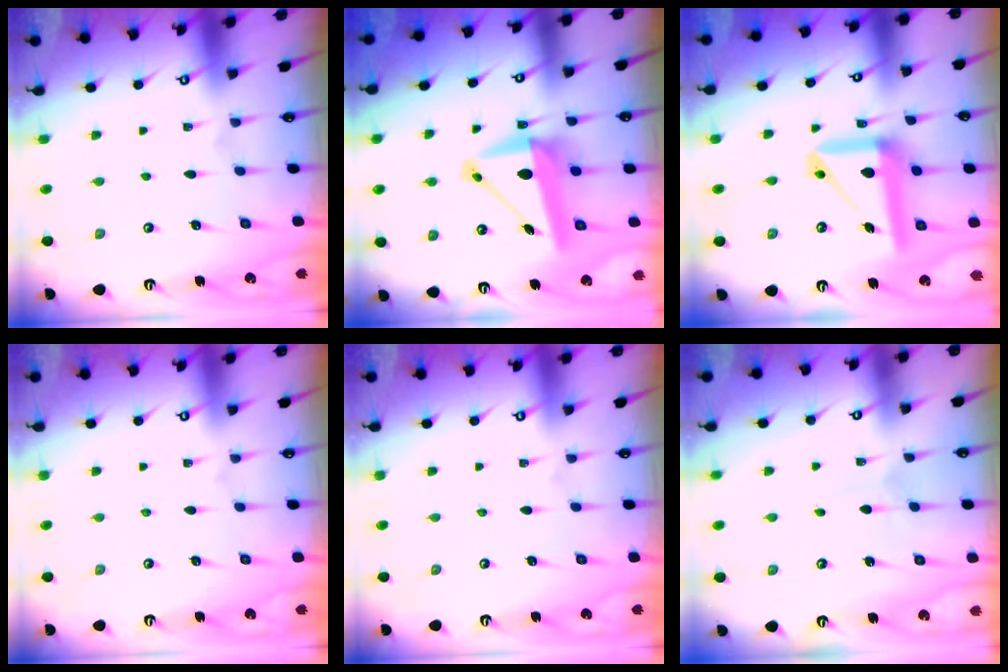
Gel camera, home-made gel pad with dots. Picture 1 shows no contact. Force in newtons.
{"total": 9.6, "press": 9.3, "slide": 2.1}
{"total": 15.7, "press": 15.5, "slide": 2.0}
{"total": 0.0}
{"total": 0.0}
{"total": 2.6, "press": 2.6, "slide": 0.2}